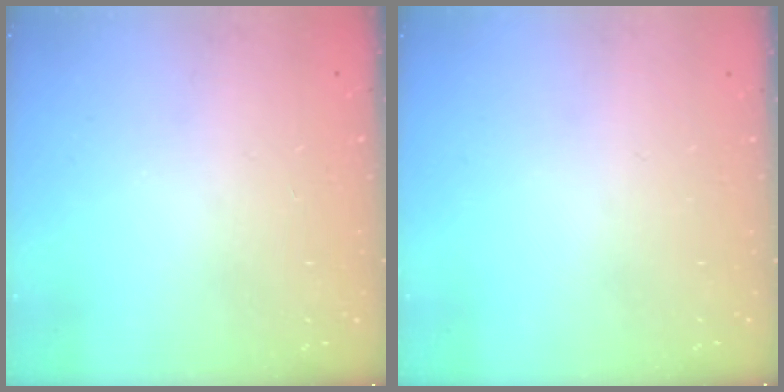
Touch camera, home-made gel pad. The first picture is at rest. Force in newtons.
{"total": 0.0}